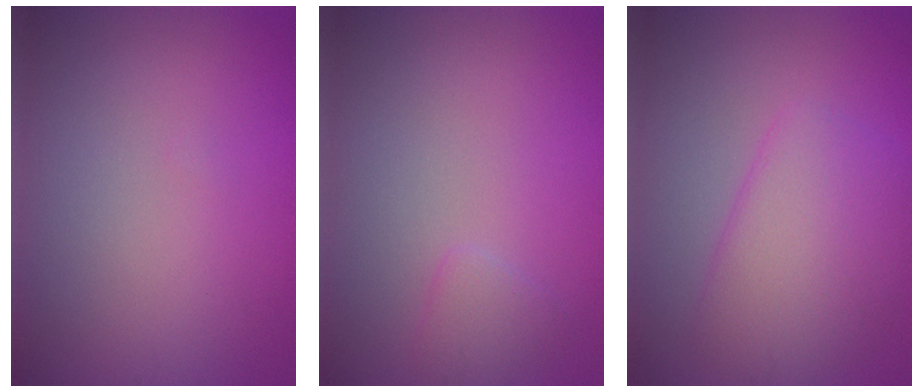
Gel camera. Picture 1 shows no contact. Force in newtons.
{"total": 1.2, "press": 1.2, "slide": 0.1}
{"total": 5.2, "press": 5.2, "slide": 0.3}